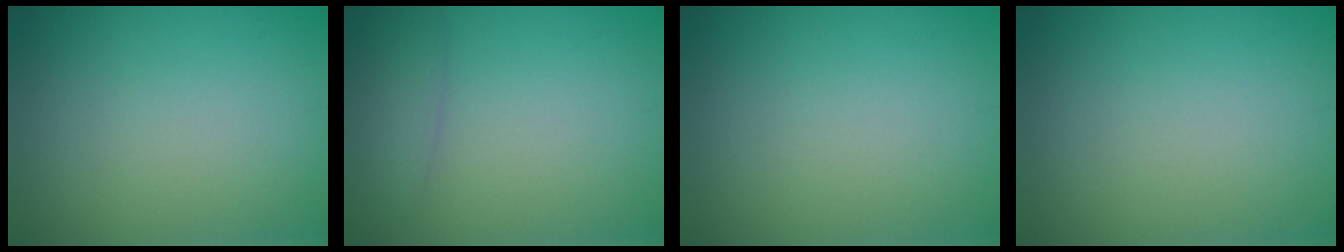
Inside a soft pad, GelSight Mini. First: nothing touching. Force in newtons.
{"total": 1.5, "press": 1.5, "slide": 0.0}
{"total": 0.0}
{"total": 0.0}